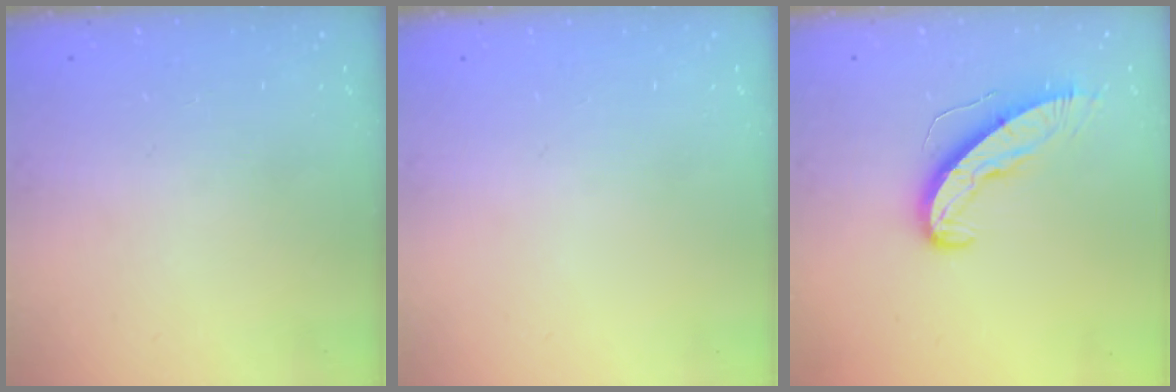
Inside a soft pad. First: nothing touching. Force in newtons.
{"total": 0.0}
{"total": 9.7, "press": 9.6, "slide": 0.6}